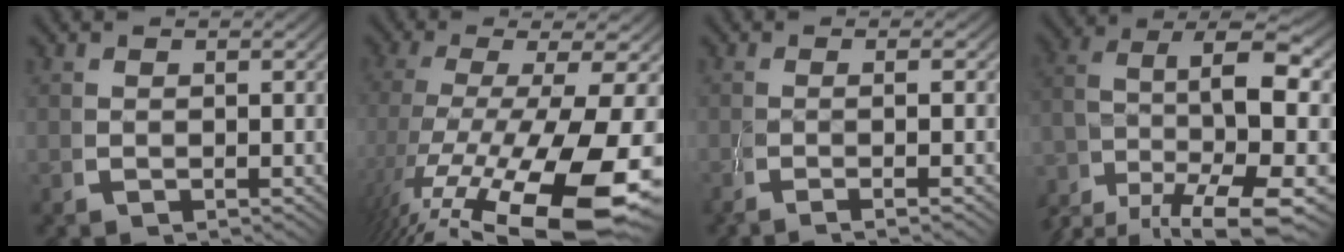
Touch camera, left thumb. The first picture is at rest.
{"total": 14.1, "force": [-4.6, 6.7, 11.4], "torque": [-0.247, -0.066, -0.024]}
{"total": 3.1, "force": [-1.1, -0.1, 2.9], "torque": [-0.054, 0.001, -0.021]}
{"total": 10.9, "force": [-1.6, 6.1, 9.0], "torque": [-0.191, -0.058, 0.003]}